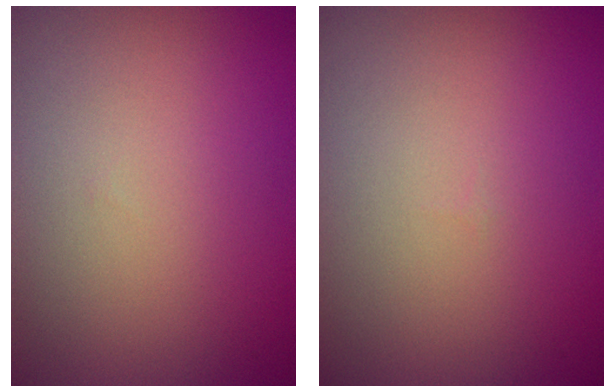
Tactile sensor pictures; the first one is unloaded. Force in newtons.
{"total": 0.0}